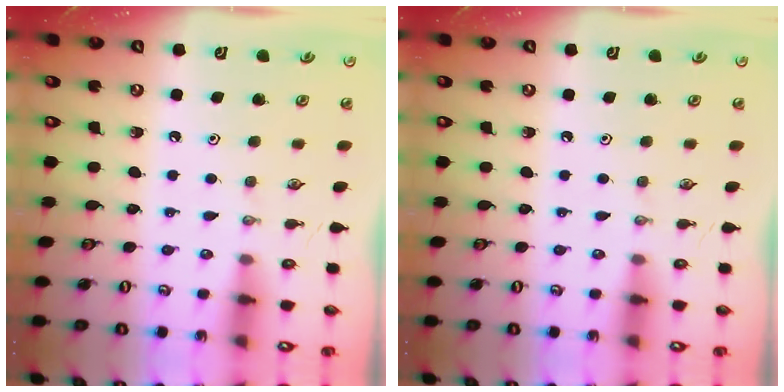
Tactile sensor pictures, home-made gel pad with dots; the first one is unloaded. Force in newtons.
{"total": 0.0}